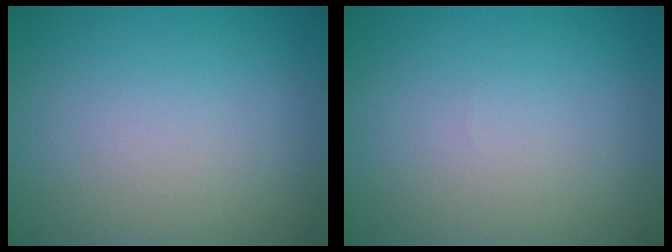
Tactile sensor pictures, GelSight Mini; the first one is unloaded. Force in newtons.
{"total": 0.0}